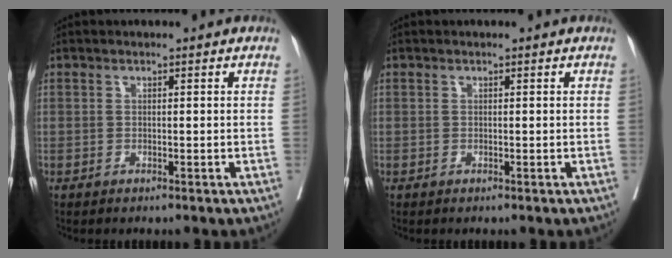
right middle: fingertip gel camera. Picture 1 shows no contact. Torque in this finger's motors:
{"motor_torque": [0.00, 0.00, 0.00, 0.00]}